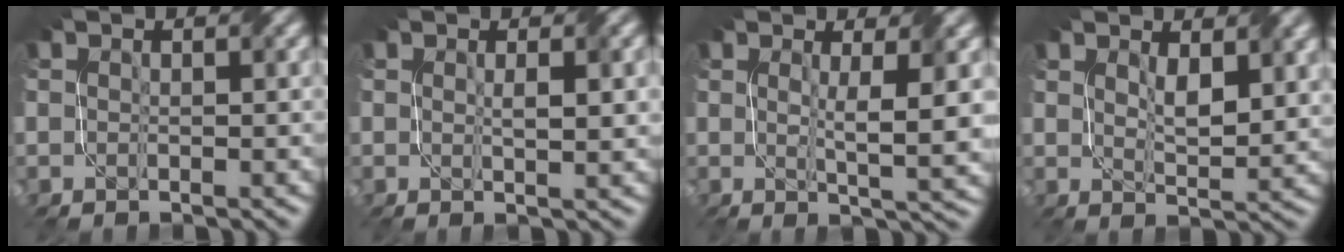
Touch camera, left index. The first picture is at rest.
{"total": 2.3, "force": [0.4, 0.3, 2.2], "torque": [-0.033, 0.002, 0.008]}
{"total": 4.5, "force": [0.9, 0.7, 4.3], "torque": [-0.071, -0.009, 0.017]}
{"total": 3.1, "force": [1.6, 1.1, 2.4], "torque": [-0.051, -0.006, 0.034]}